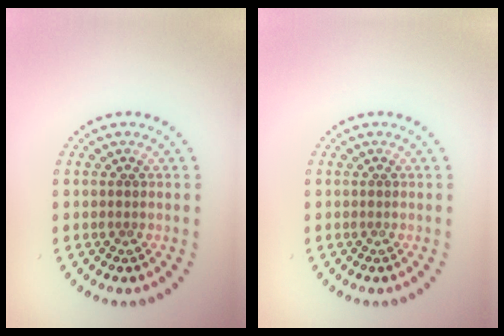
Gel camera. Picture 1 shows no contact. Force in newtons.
{"total": 0.0}